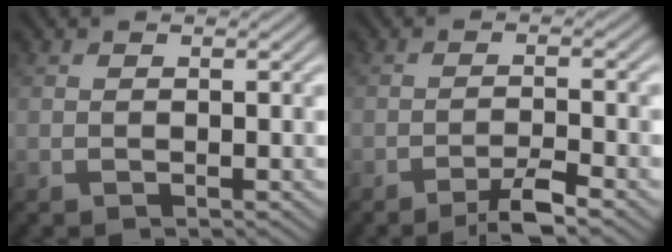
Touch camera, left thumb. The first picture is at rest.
{"total": 3.6, "force": [-2.6, 0.2, 2.5], "torque": [-0.043, 0.007, -0.052]}